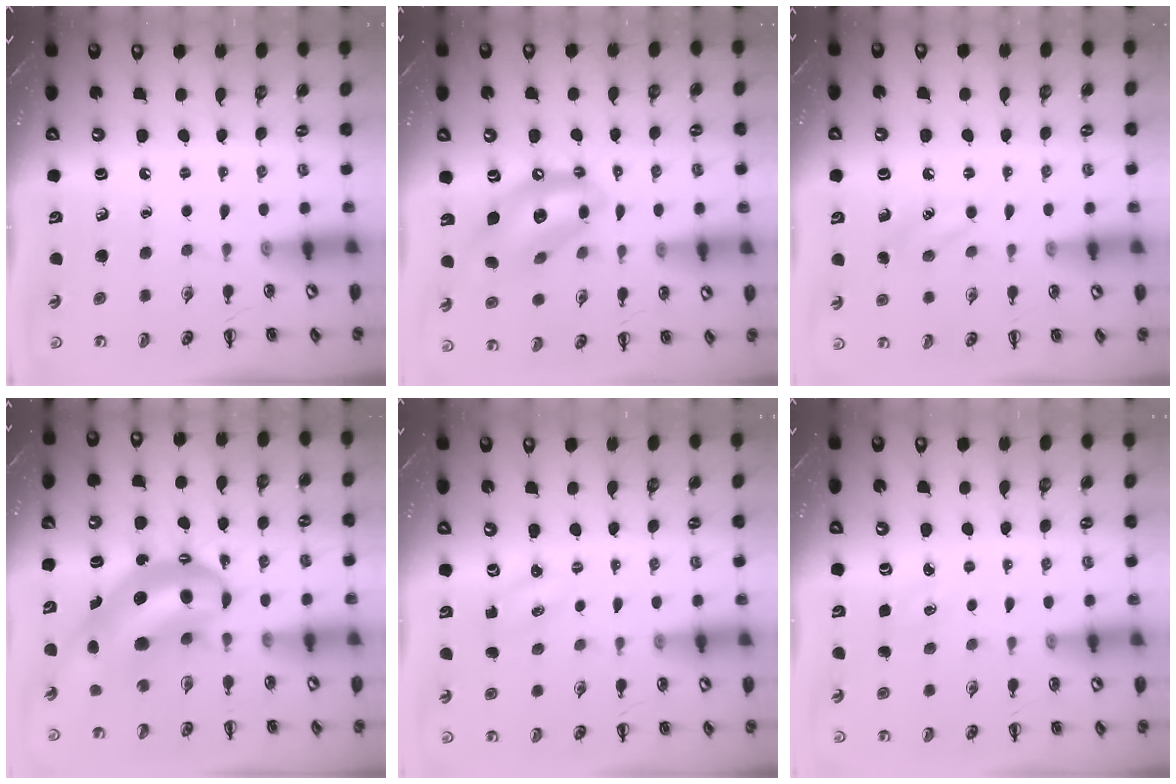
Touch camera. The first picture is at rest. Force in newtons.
{"total": 14.5, "press": 14.1, "slide": 3.7}
{"total": 8.1, "press": 7.9, "slide": 1.8}
{"total": 12.0, "press": 11.6, "slide": 3.0}
{"total": 0.9, "press": 0.8, "slide": 0.3}
{"total": 1.5, "press": 1.4, "slide": 0.4}